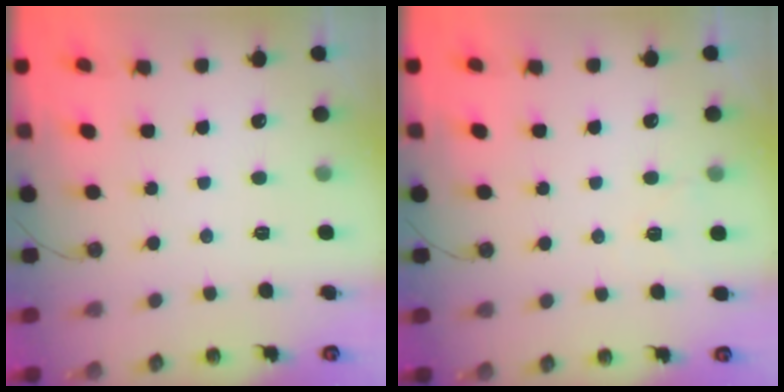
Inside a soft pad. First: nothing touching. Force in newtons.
{"total": 4.8, "press": 4.7, "slide": 0.6}